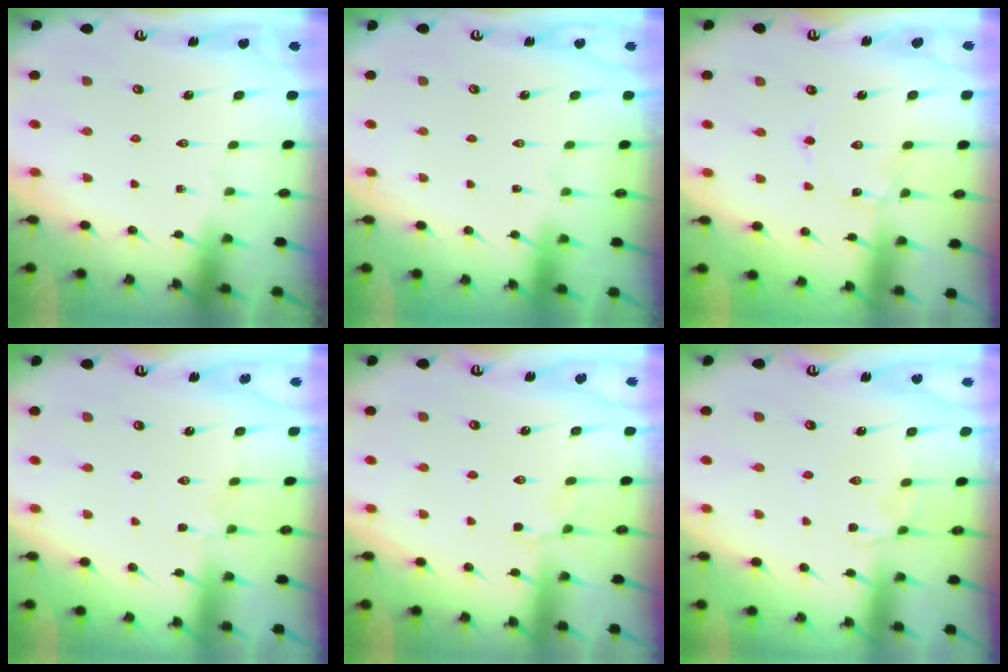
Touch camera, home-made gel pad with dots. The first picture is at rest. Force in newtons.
{"total": 1.6, "press": 1.6, "slide": 0.1}
{"total": 1.1, "press": 1.1, "slide": 0.1}
{"total": 2.6, "press": 2.5, "slide": 0.4}
{"total": 2.6, "press": 2.5, "slide": 0.7}
{"total": 3.5, "press": 3.4, "slide": 0.5}